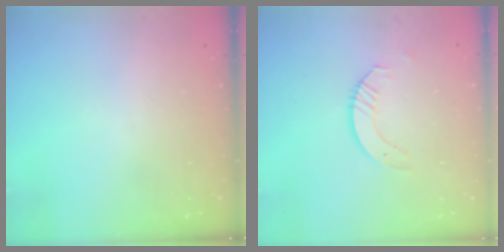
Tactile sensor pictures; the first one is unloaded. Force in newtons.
{"total": 3.8, "press": 3.8, "slide": 0.1}